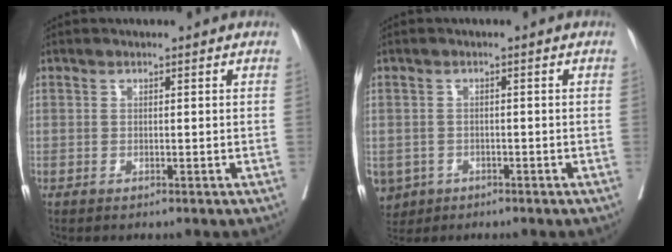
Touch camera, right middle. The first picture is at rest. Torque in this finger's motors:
{"motor_torque": [1.50, -0.64, 1.05, 0.21]}